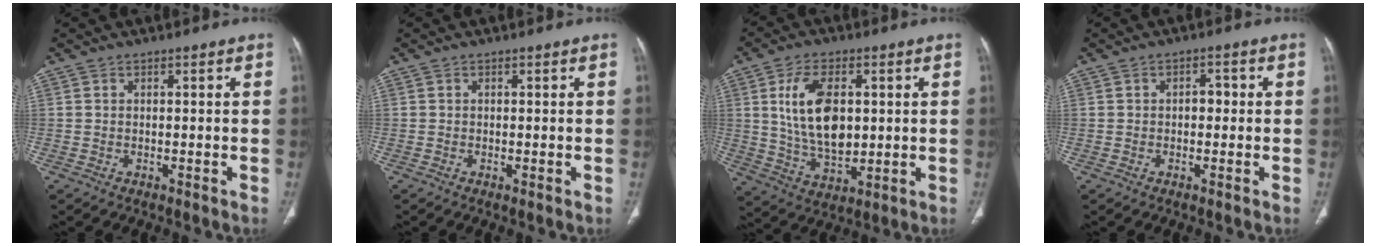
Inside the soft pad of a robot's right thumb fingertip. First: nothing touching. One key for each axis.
{"total": 0.0}
{"total": 13.4, "fx": 2.4, "fy": 7.7, "fz": 10.7, "tx": -0.181, "ty": -0.014, "tz": 0.052}
{"total": 2.3, "fx": 0.0, "fy": 1.5, "fz": 1.7, "tx": -0.014, "ty": 0.006, "tz": -0.005}